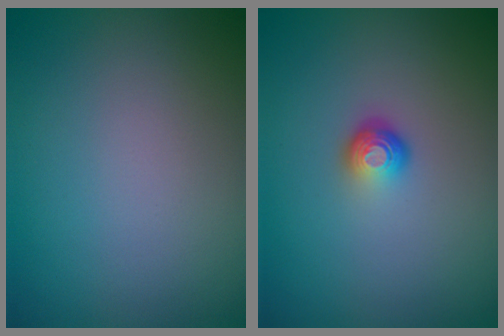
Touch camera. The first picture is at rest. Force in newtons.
{"total": 1.7, "press": 1.1, "slide": 1.3}